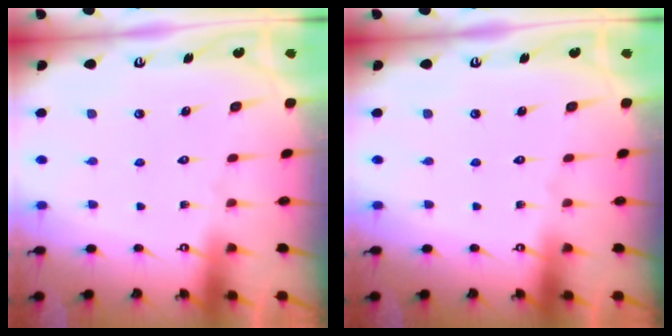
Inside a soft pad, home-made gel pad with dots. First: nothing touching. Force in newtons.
{"total": 0.0}